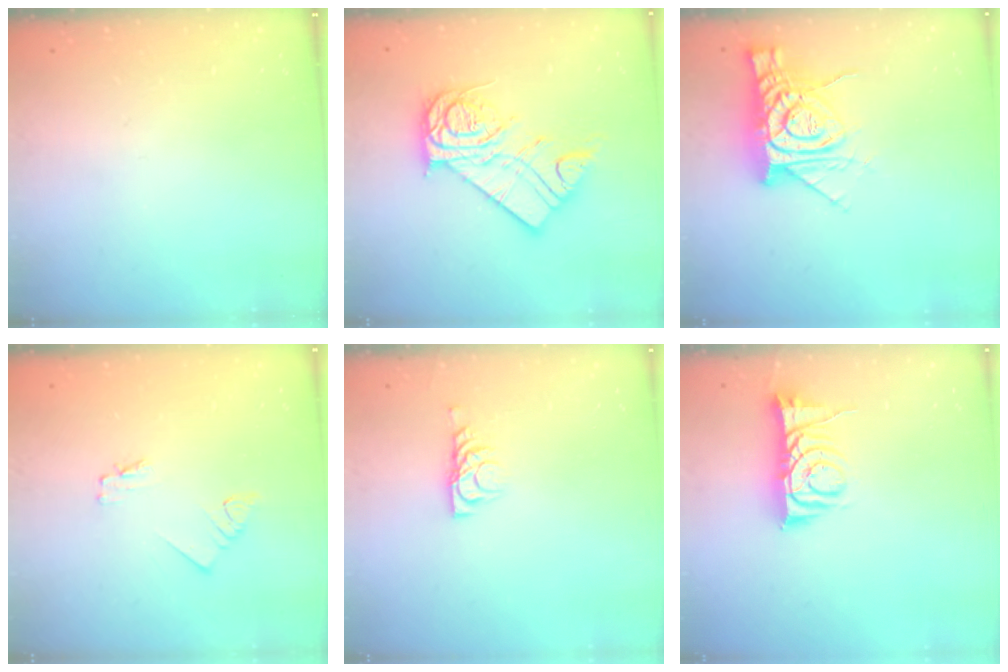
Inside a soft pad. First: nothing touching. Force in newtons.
{"total": 16.1, "press": 16.1, "slide": 1.4}
{"total": 13.0, "press": 13.0, "slide": 1.4}
{"total": 1.8, "press": 1.7, "slide": 0.2}
{"total": 6.2, "press": 6.2, "slide": 0.7}
{"total": 8.3, "press": 8.3, "slide": 0.6}